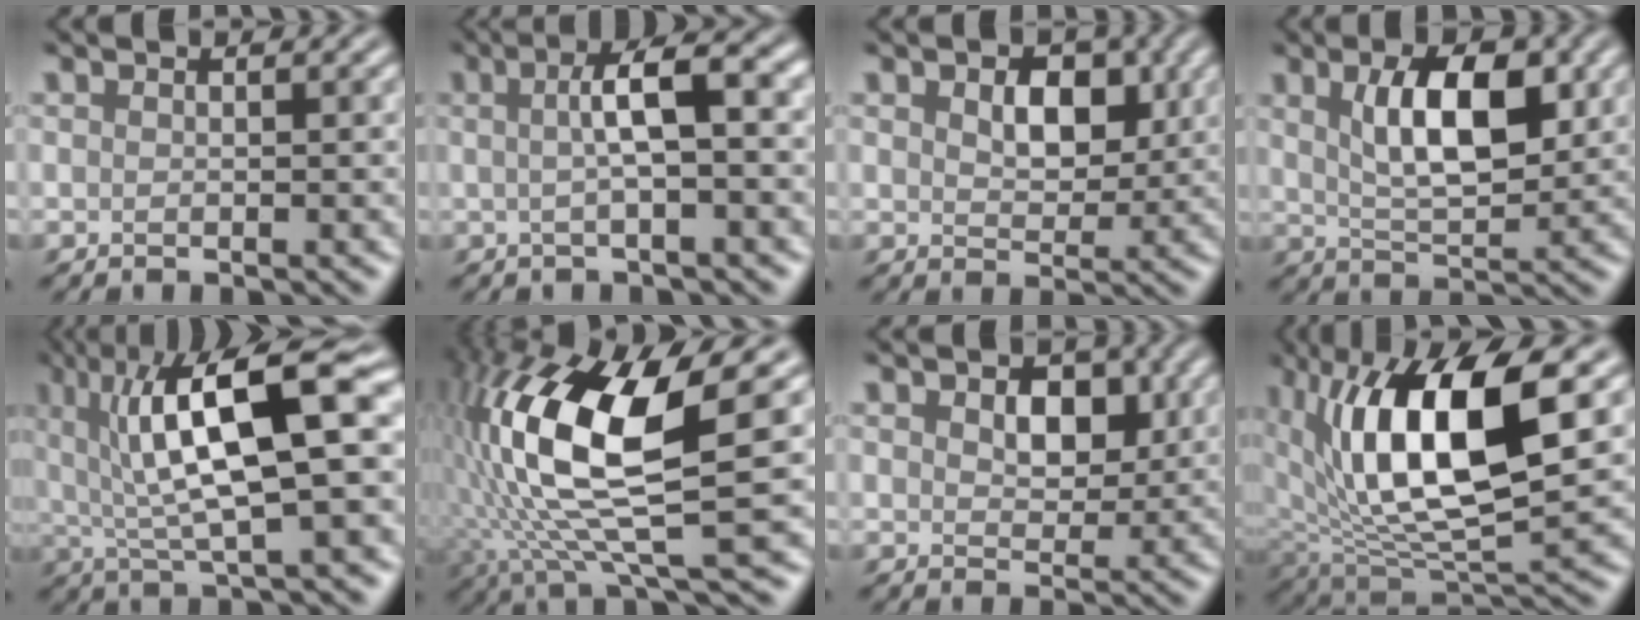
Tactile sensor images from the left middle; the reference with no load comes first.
{"total": 3.6, "force": [-0.6, -0.5, 3.5], "torque": [-0.076, -0.005, 0.022]}
{"total": 0.8, "force": [0.2, 0.4, 0.7], "torque": [-0.036, -0.021, 0.037]}
{"total": 4.0, "force": [0.7, 0.7, 3.9], "torque": [-0.092, -0.024, 0.053]}
{"total": 9.0, "force": [1.7, 1.5, 8.7], "torque": [-0.180, -0.018, 0.074]}
{"total": 10.6, "force": [0.5, 2.4, 10.3], "torque": [-0.248, -0.029, 0.056]}
{"total": 0.7, "force": [0.2, 0.4, 0.6], "torque": [-0.027, -0.022, 0.037]}
{"total": 9.6, "force": [1.3, 4.0, 8.6], "torque": [-0.176, -0.033, 0.065]}